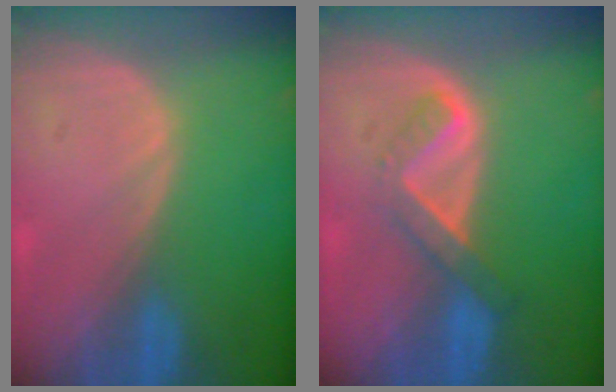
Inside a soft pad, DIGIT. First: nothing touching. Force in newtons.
{"total": 5.2, "press": 4.6, "slide": 2.6}